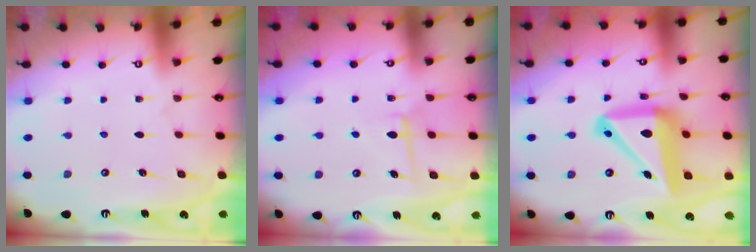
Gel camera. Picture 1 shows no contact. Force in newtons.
{"total": 7.1, "press": 7.0, "slide": 0.7}
{"total": 18.2, "press": 18.1, "slide": 2.3}